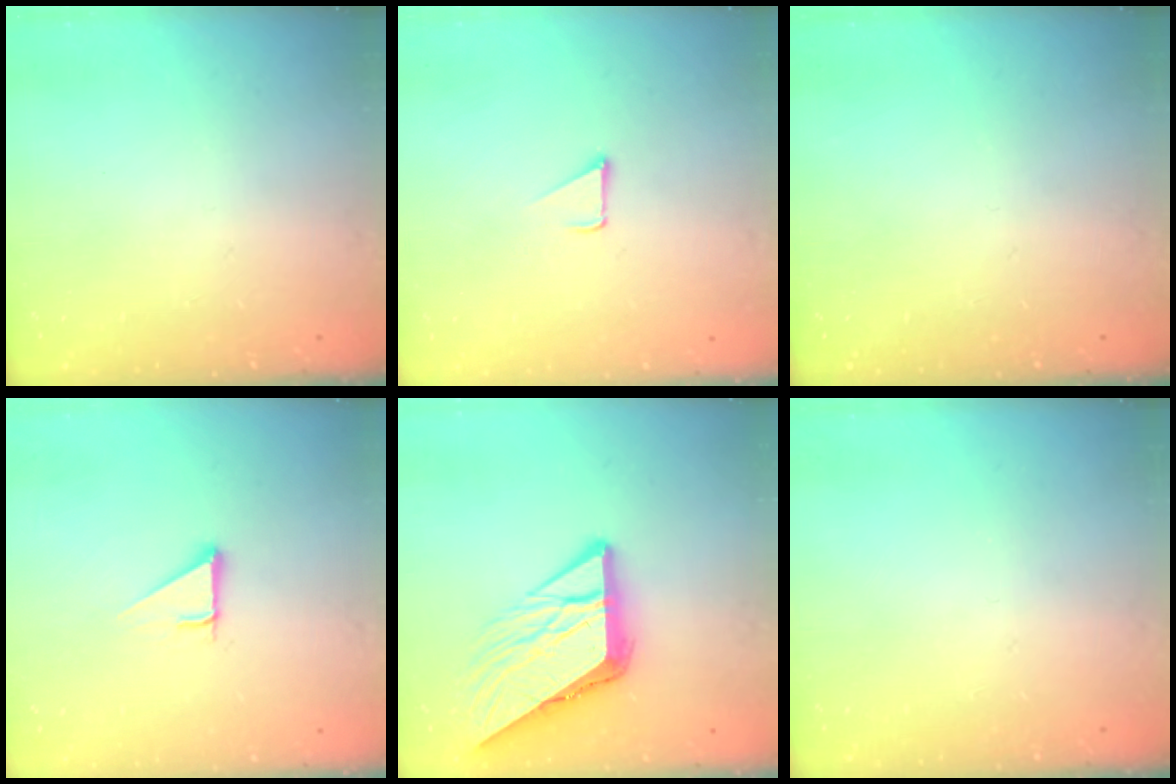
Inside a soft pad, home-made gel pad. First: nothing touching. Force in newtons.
{"total": 2.3, "press": 2.3, "slide": 0.2}
{"total": 0.0}
{"total": 2.8, "press": 2.8, "slide": 0.0}
{"total": 11.2, "press": 11.2, "slide": 1.1}
{"total": 0.0}